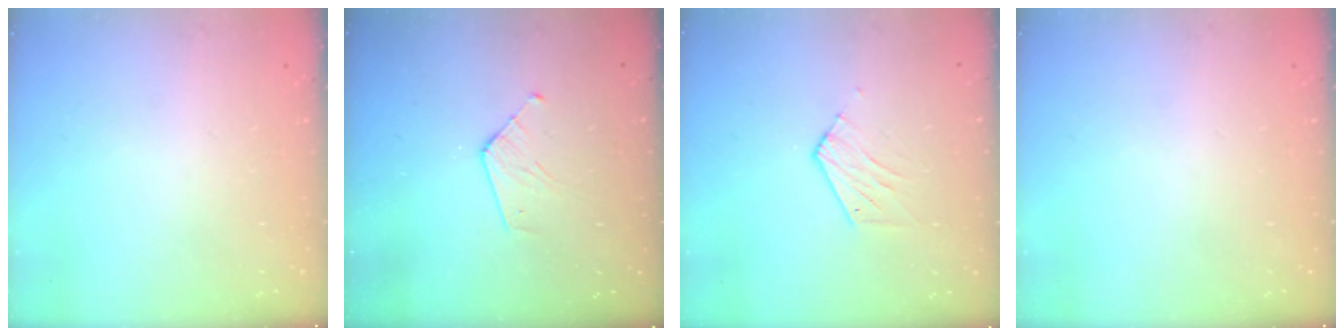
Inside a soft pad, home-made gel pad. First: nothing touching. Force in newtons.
{"total": 5.9, "press": 5.9, "slide": 0.5}
{"total": 4.5, "press": 4.5, "slide": 0.4}
{"total": 0.0}